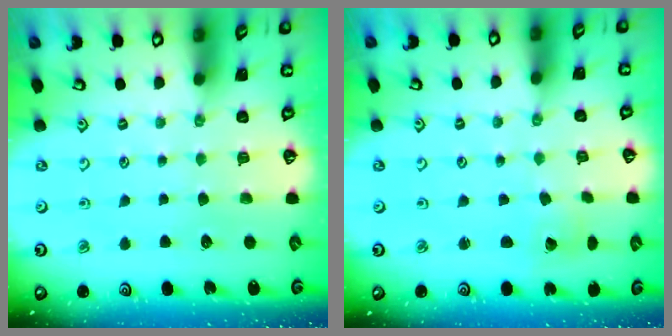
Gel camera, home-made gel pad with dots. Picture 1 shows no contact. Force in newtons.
{"total": 1.9, "press": 1.9, "slide": 0.2}